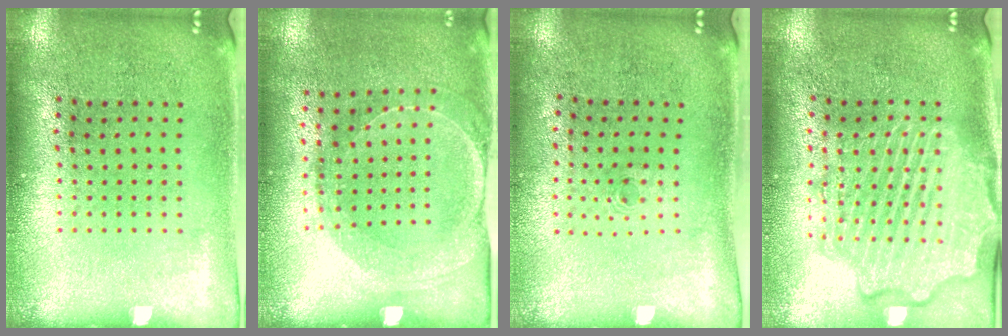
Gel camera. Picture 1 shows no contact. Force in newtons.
{"total": 1.5, "press": 1.5, "slide": 0.4}
{"total": 0.5, "press": 0.3, "slide": 0.4}
{"total": 4.4, "press": 4.4, "slide": 0.5}